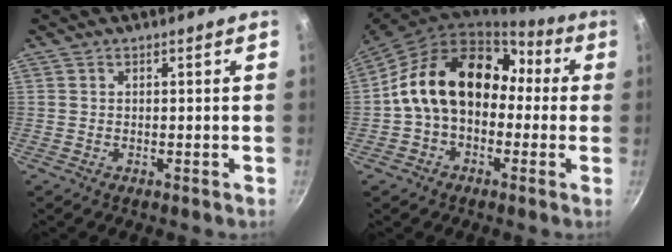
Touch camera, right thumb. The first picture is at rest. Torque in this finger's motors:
{"motor_torque": [1.43, 3.58, 1.89, -0.53, 0.23]}